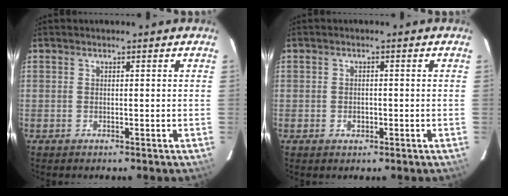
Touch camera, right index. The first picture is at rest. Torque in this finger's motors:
{"motor_torque": [0.18, 0.11, 0.01, -0.01]}